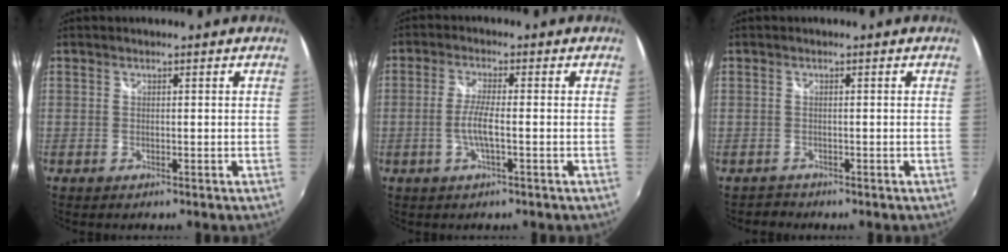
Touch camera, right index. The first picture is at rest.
{"total": 4.3, "force": [-1.2, 0.2, 4.2], "torque": [-0.085, -0.003, -0.023]}
{"total": 1.4, "force": [-1.1, 0.9, -0.3], "torque": [0.003, 0.005, -0.018]}